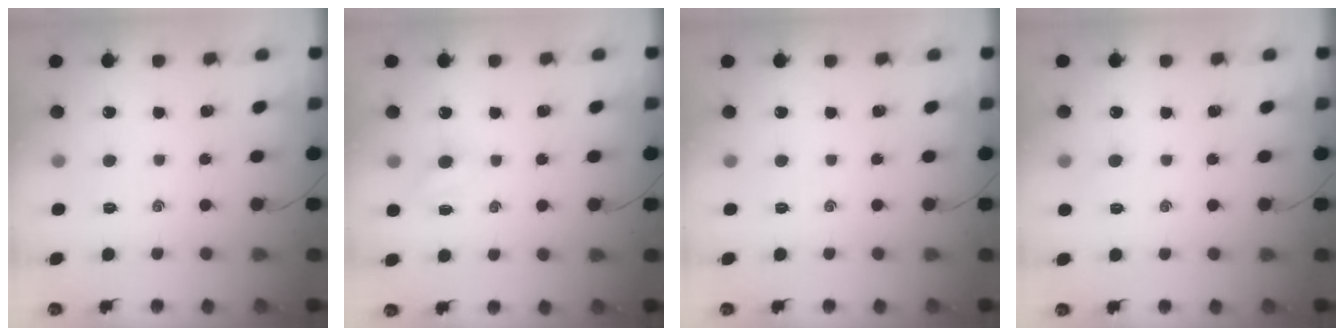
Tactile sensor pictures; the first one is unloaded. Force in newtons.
{"total": 3.0, "press": 2.8, "slide": 0.9}
{"total": 0.0}
{"total": 3.3, "press": 3.1, "slide": 0.9}